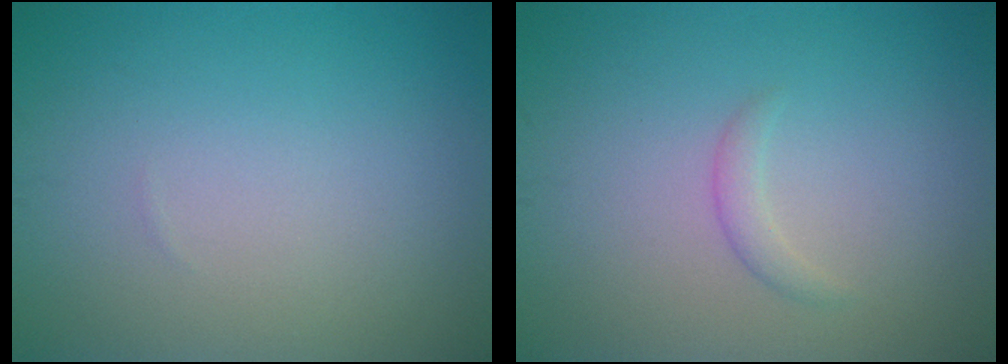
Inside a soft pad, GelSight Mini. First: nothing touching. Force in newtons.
{"total": 1.1, "press": 1.1, "slide": 0.1}